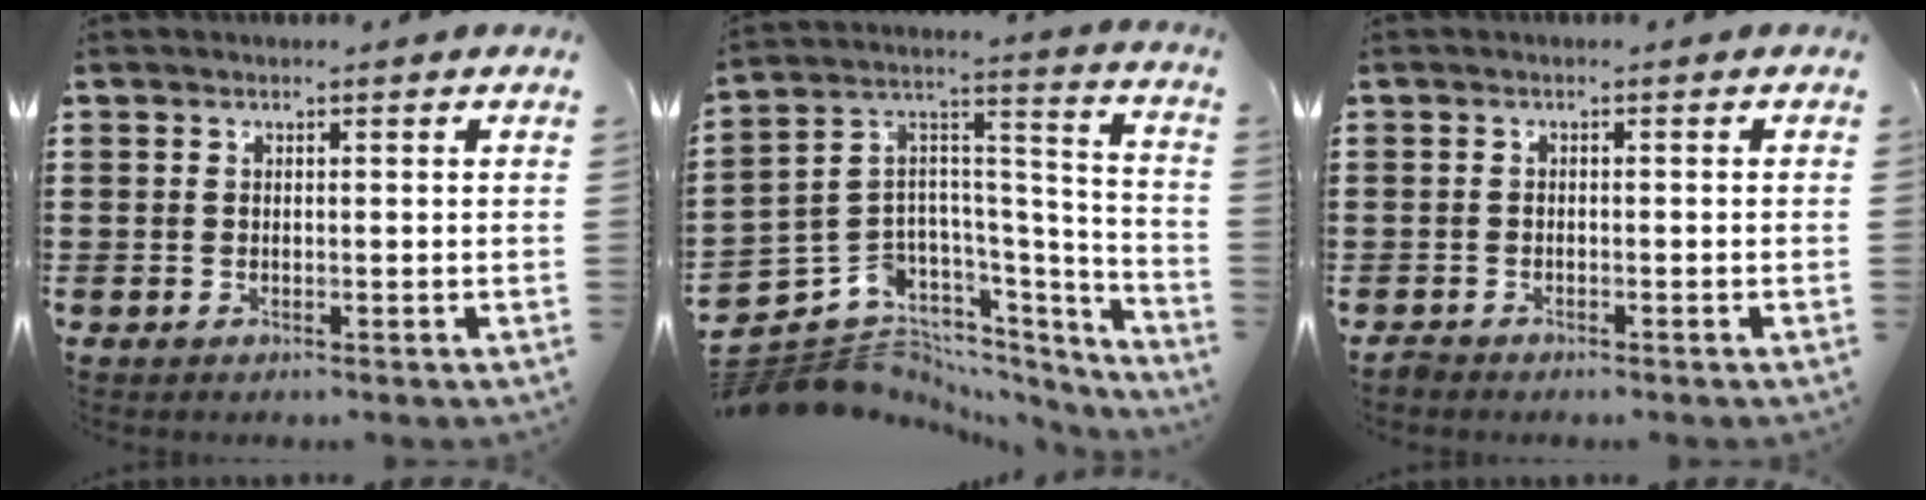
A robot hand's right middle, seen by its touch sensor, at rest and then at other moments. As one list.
[{"total": 7.1, "force": [-5.4, 4.6, 0.5], "torque": [-0.035, -0.012, -0.103]}, {"total": 1.1, "force": [-1.0, 0.4, 0.1], "torque": [-0.006, 0.000, -0.022]}]